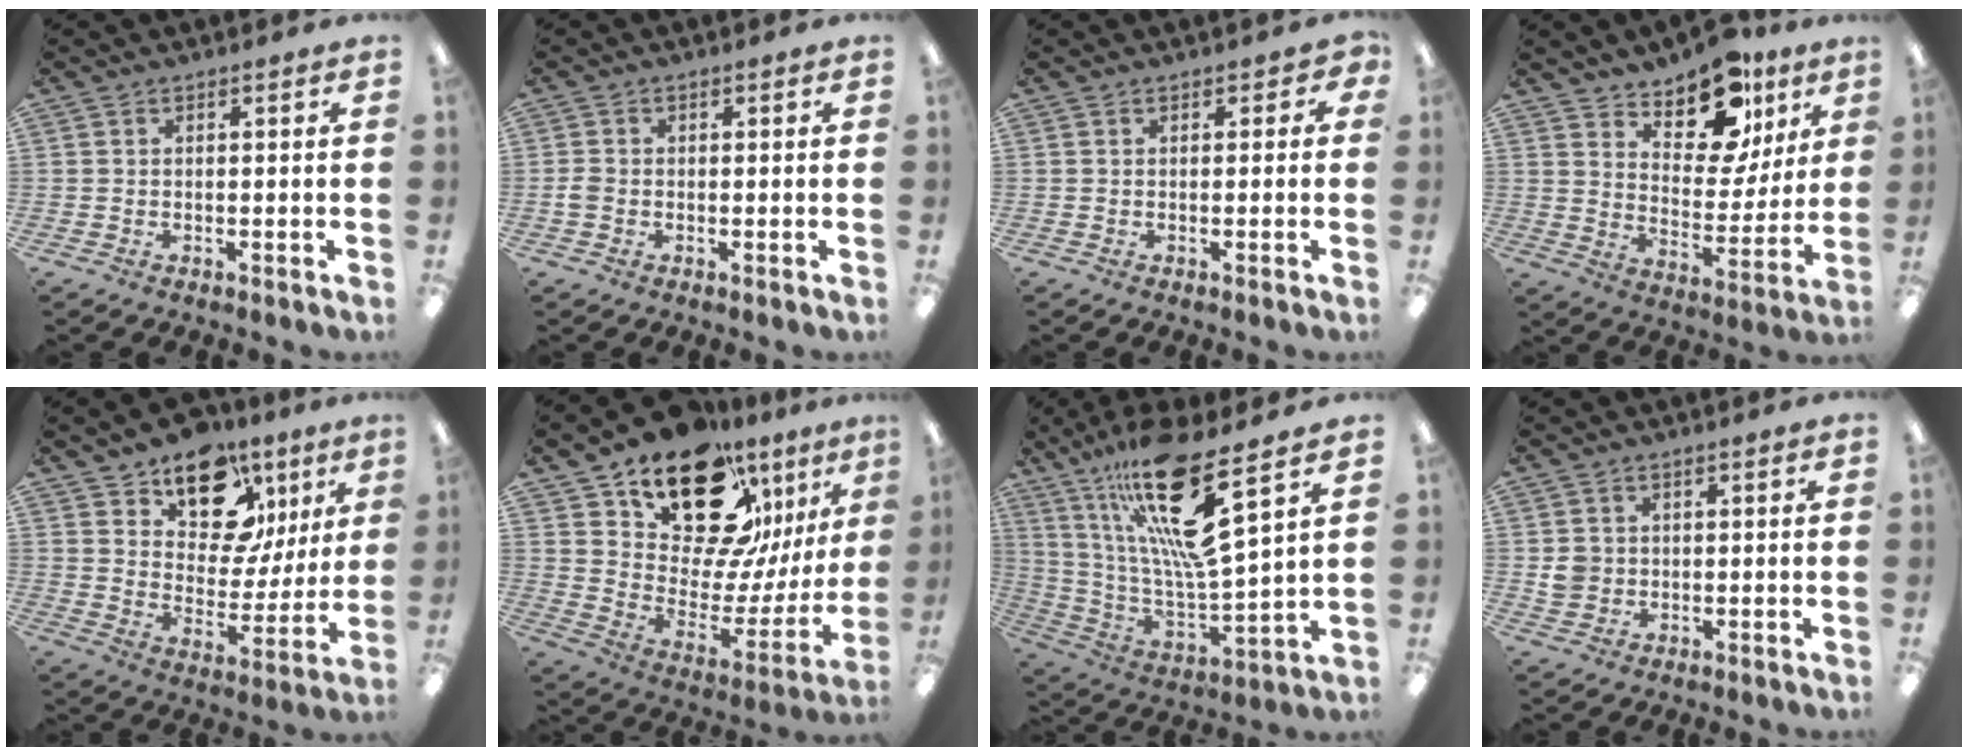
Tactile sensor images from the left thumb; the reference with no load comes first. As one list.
[{"total": 2.0, "force": [-0.5, 1.6, 1.1], "torque": [-0.018, 0.003, -0.008]}, {"total": 1.4, "force": [0.3, 1.2, 0.7], "torque": [-0.006, 0.001, 0.004]}, {"total": 15.4, "force": [11.6, 7.5, 7.0], "torque": [-0.101, -0.075, 0.204]}, {"total": 16.9, "force": [10.8, 10.1, 8.2], "torque": [-0.125, -0.065, 0.196]}, {"total": 20.3, "force": [15.3, 9.4, 9.4], "torque": [-0.152, -0.118, 0.272]}, {"total": 22.2, "force": [14.0, 4.4, 16.8], "torque": [-0.317, -0.081, 0.223]}, {"total": 3.7, "force": [0.3, 3.5, 1.0], "torque": [-0.008, 0.001, 0.004]}]